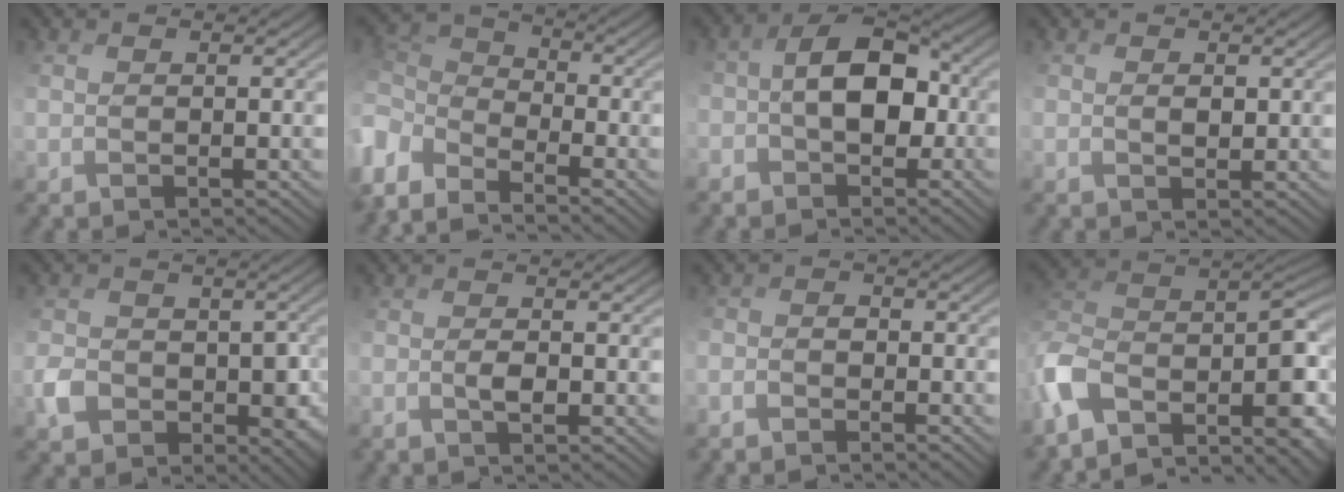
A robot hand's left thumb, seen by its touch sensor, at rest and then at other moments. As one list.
[{"total": 6.8, "force": [-4.5, 3.6, 3.5], "torque": [-0.103, -0.007, -0.082]}, {"total": 7.4, "force": [-1.2, 4.5, 5.7], "torque": [-0.114, 0.005, -0.029]}, {"total": 1.6, "force": [1.2, 0.6, 0.9], "torque": [-0.017, 0.006, 0.026]}, {"total": 5.2, "force": [-1.2, 4.1, 2.9], "torque": [-0.051, -0.006, -0.024]}, {"total": 1.6, "force": [-0.4, 0.0, 1.6], "torque": [-0.028, 0.009, -0.004]}, {"total": 2.2, "force": [-1.9, 0.8, 0.8], "torque": [-0.010, 0.006, -0.033]}, {"total": 12.3, "force": [-5.5, 5.3, 9.6], "torque": [-0.213, 0.000, -0.070]}]